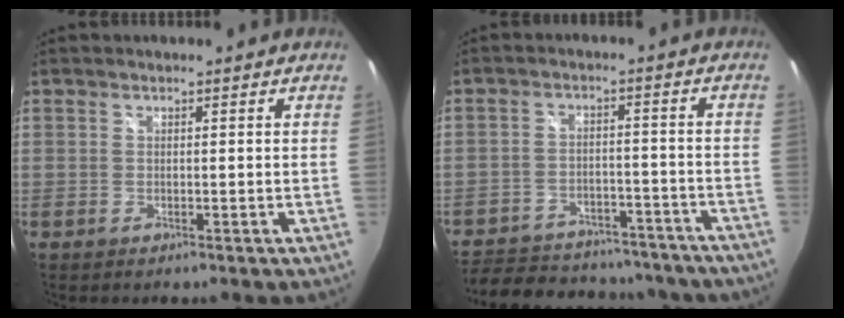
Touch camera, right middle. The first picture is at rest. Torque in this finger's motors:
{"motor_torque": [1.08, -1.06, 0.18, 0.07]}